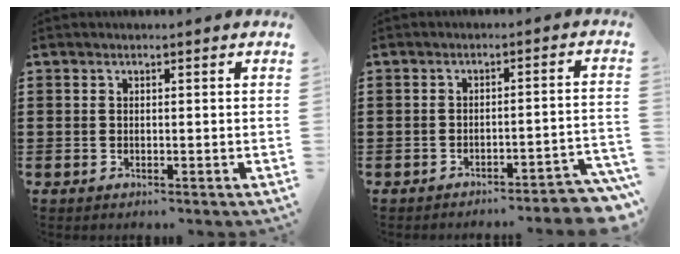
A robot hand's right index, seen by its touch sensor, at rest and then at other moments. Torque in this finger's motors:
{"motor_torque": [1.14, -0.95, 0.83, 0.14]}